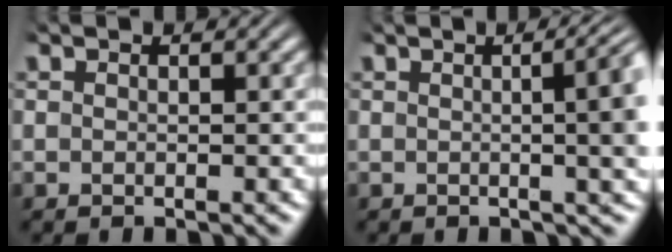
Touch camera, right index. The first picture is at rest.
{"total": 6.1, "force": [0.4, 2.0, 5.8], "torque": [-0.052, 0.020, -0.004]}